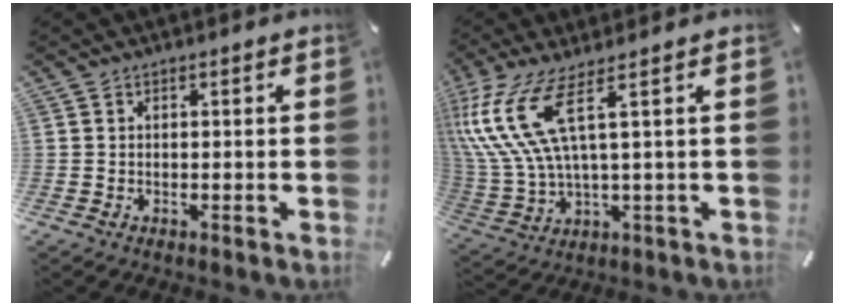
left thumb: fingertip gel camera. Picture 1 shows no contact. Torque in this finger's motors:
{"motor_torque": [0.72, 1.25, 2.19, -0.58, 0.82]}